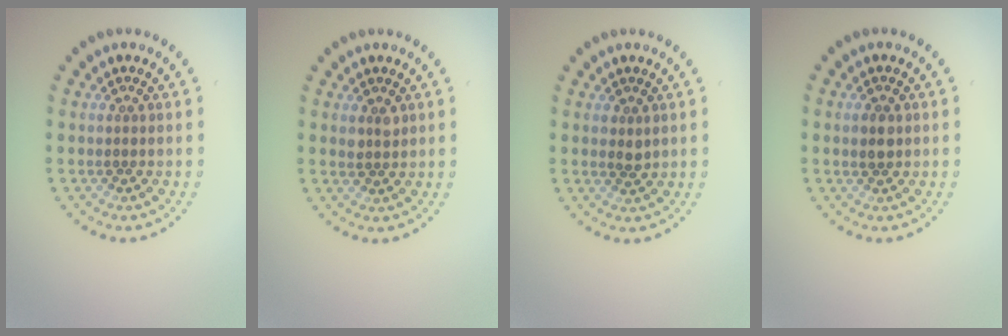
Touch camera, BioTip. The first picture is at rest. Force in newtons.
{"total": 1.1, "press": 1.1, "slide": 0.4}
{"total": 0.9, "press": 0.8, "slide": 0.3}
{"total": 1.4, "press": 1.4, "slide": 0.2}